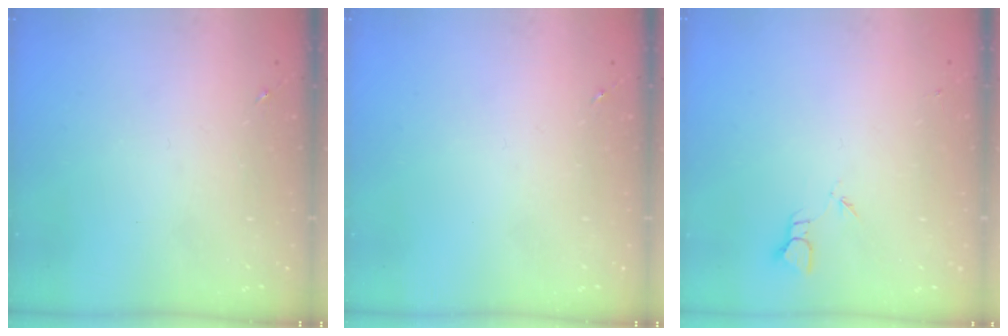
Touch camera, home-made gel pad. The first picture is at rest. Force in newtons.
{"total": 0.0}
{"total": 2.4, "press": 2.4, "slide": 0.2}